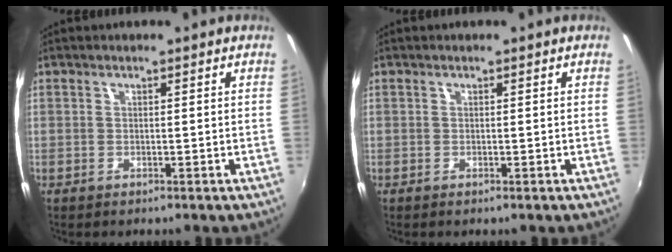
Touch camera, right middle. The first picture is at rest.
{"total": 0.0}